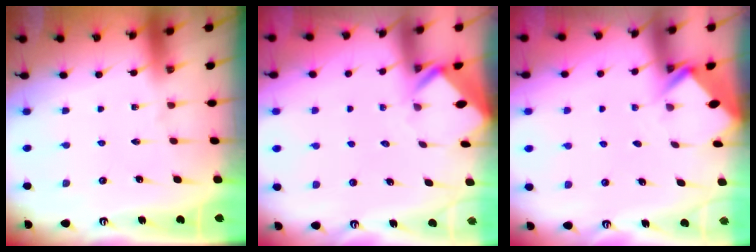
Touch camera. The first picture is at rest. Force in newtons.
{"total": 2.6, "press": 2.6, "slide": 0.1}
{"total": 2.9, "press": 2.9, "slide": 0.2}